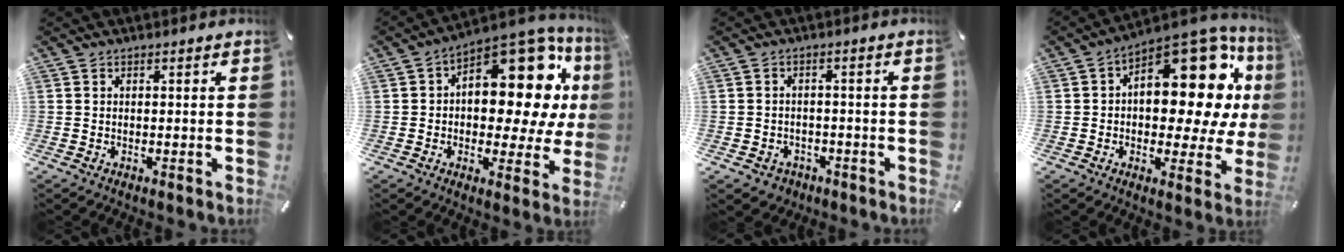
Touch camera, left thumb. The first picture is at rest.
{"total": 17.8, "force": [6.5, 9.8, 13.4], "torque": [-0.165, -0.070, 0.105]}
{"total": 3.4, "force": [-1.7, 2.9, 0.8], "torque": [-0.014, 0.008, -0.032]}
{"total": 20.6, "force": [7.1, 10.9, 16.0], "torque": [-0.192, -0.074, 0.117]}